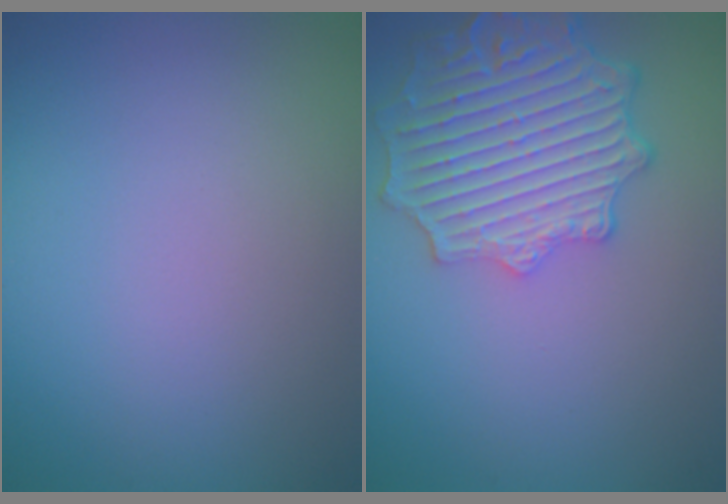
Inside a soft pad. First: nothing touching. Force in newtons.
{"total": 6.1, "press": 5.4, "slide": 2.9}